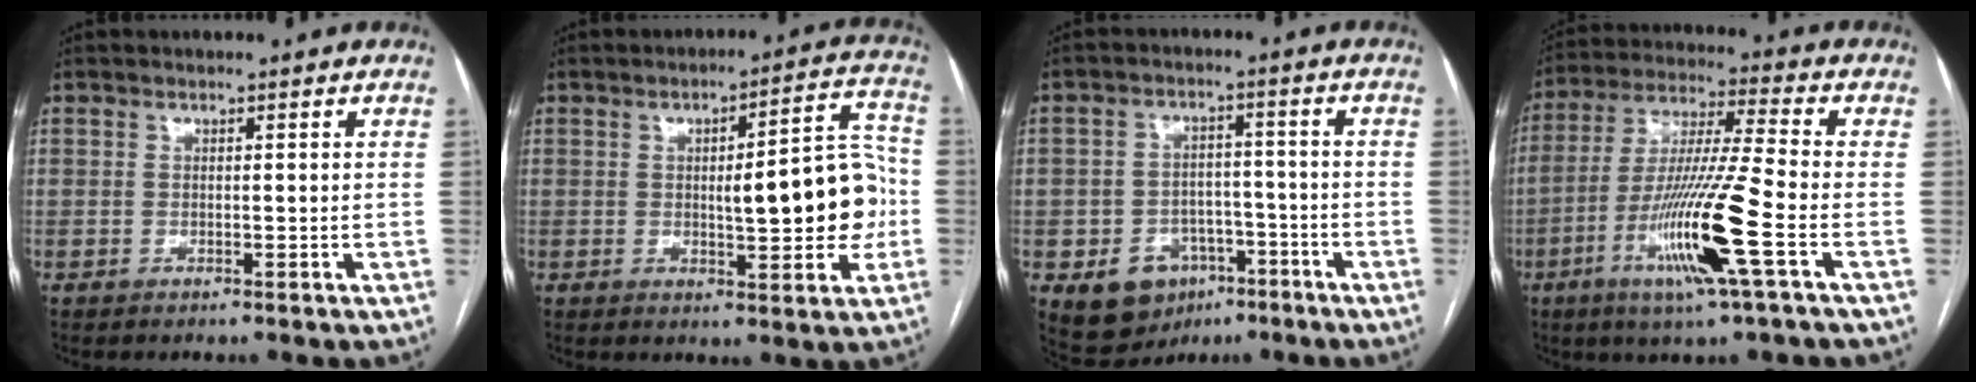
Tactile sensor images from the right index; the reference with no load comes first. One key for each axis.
{"total": 12.2, "fx": -0.9, "fy": 3.0, "fz": 11.8, "tx": -0.149, "ty": 0.027, "tz": -0.004}
{"total": 8.8, "fx": -4.3, "fy": 6.6, "fz": 3.8, "tx": -0.069, "ty": 0.017, "tz": -0.055}
{"total": 15.5, "fx": -5.6, "fy": -0.6, "fz": 14.5, "tx": -0.292, "ty": -0.019, "tz": -0.108}